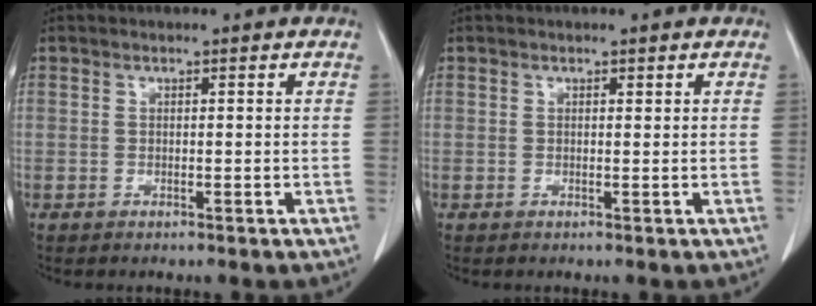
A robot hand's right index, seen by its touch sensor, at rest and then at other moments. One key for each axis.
{"total": 0.0}